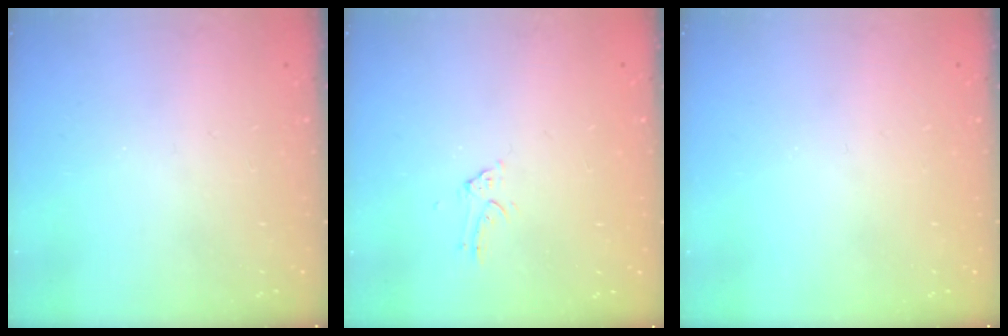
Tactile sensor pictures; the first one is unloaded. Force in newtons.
{"total": 1.1, "press": 1.1, "slide": 0.1}
{"total": 0.0}